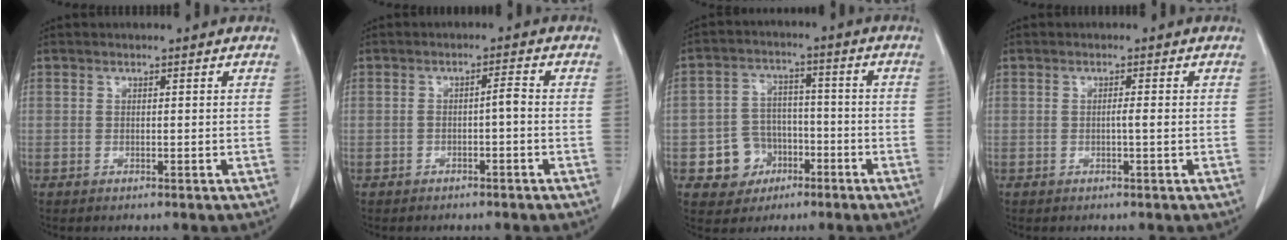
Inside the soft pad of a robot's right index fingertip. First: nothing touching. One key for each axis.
{"total": 1.8, "fx": -0.6, "fy": 0.2, "fz": 1.7, "tx": -0.024, "ty": 0.004, "tz": -0.012}
{"total": 7.3, "fx": -3.0, "fy": 6.5, "fz": 1.7, "tx": -0.028, "ty": 0.016, "tz": -0.040}
{"total": 1.1, "fx": -0.2, "fy": -0.2, "fz": 1.0, "tx": -0.017, "ty": 0.000, "tz": -0.004}